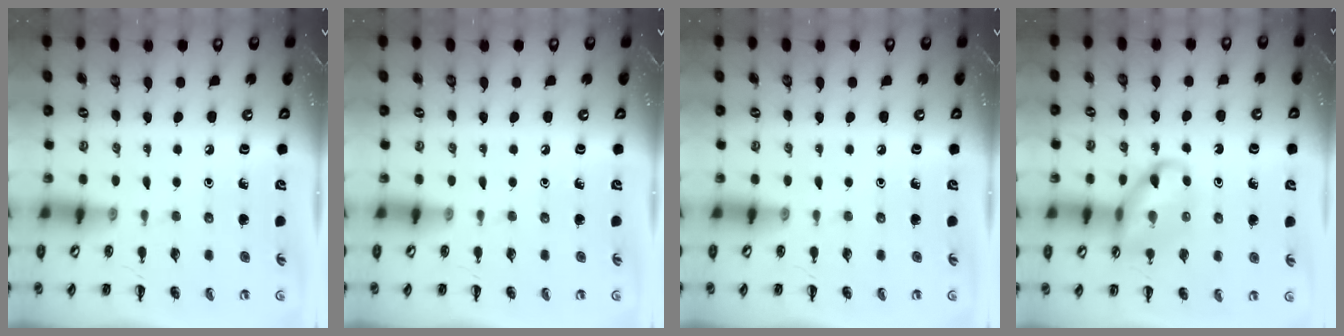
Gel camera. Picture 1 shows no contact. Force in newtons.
{"total": 0.0}
{"total": 0.0}
{"total": 12.7, "press": 12.6, "slide": 2.1}